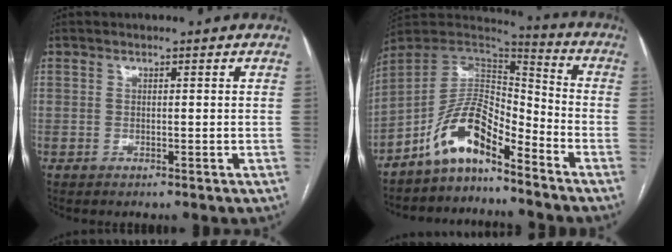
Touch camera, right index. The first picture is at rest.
{"total": 10.1, "force": [-7.5, 2.8, 6.1], "torque": [-0.116, 0.036, -0.140]}